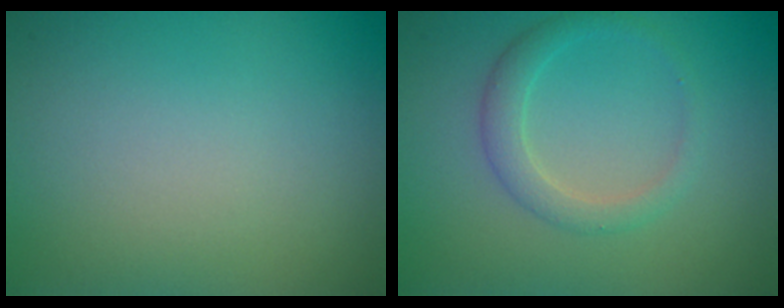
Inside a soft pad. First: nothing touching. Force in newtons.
{"total": 2.1, "press": 2.1, "slide": 0.1}